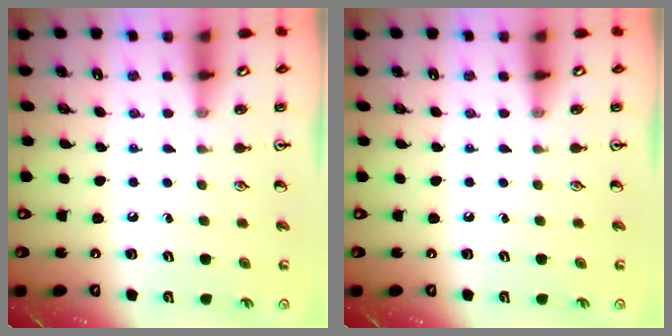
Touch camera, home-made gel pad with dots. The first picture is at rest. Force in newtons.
{"total": 0.0}